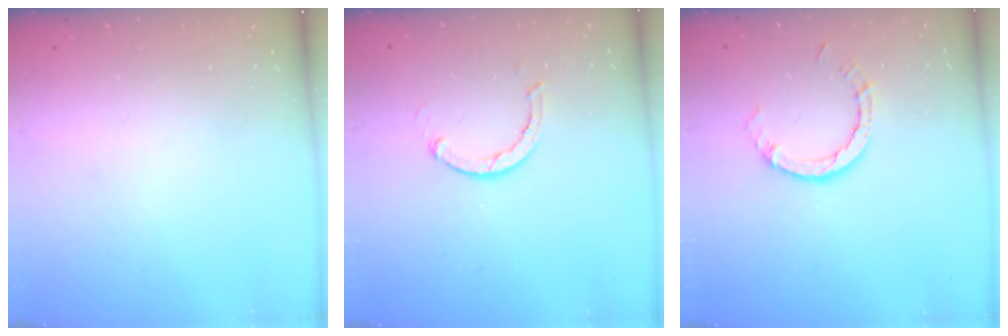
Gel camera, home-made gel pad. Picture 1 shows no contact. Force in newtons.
{"total": 2.9, "press": 2.8, "slide": 0.5}
{"total": 3.9, "press": 3.9, "slide": 0.2}